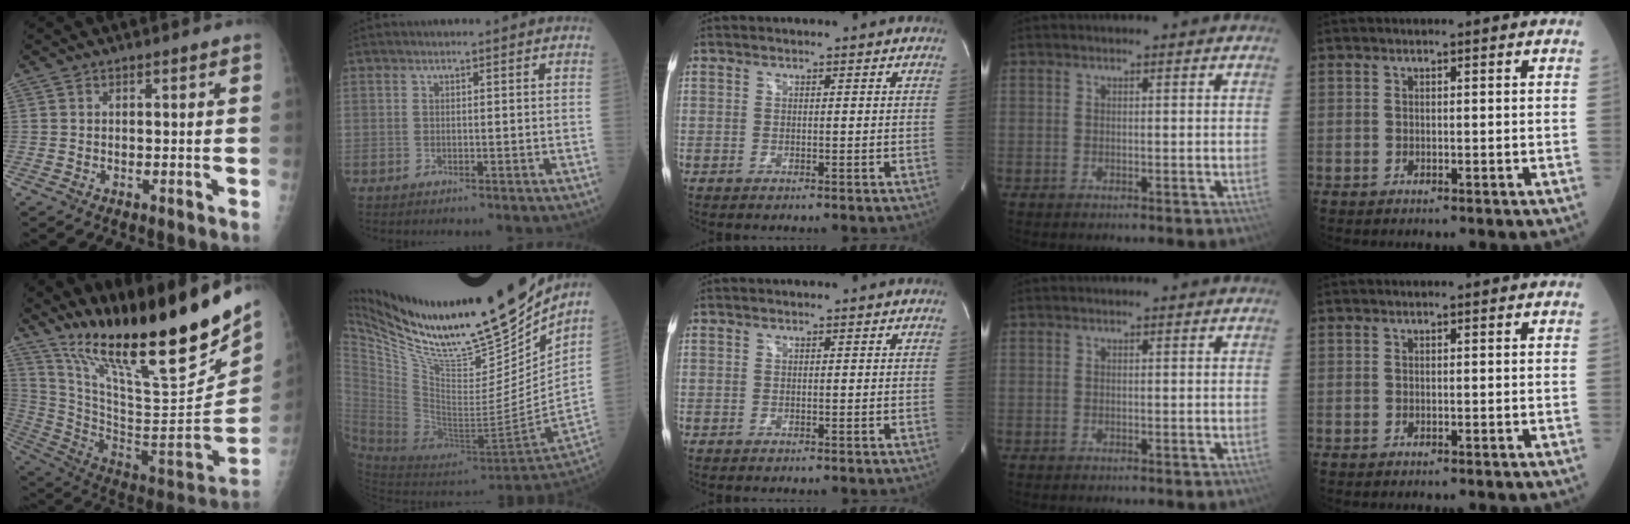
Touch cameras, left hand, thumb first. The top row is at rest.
{"thumb": {"total": 30.5, "force": [21.2, 4.2, 21.5], "torque": [-0.330, -0.105, 0.365]}, "index": {"total": 29.8, "force": [24.9, 4.2, 15.8], "torque": [-0.285, -0.068, 0.406]}}